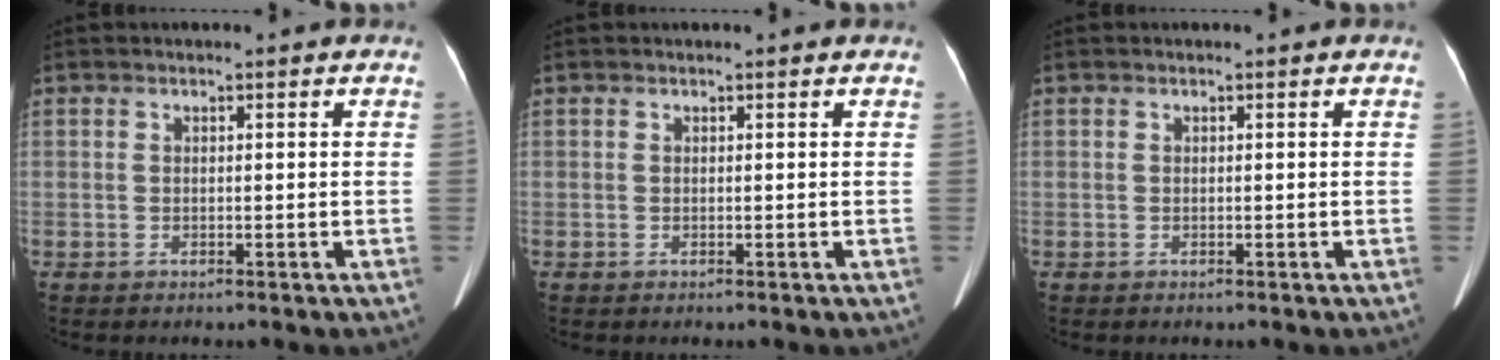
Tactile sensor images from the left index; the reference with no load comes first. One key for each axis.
{"total": 0.0}
{"total": 0.0}